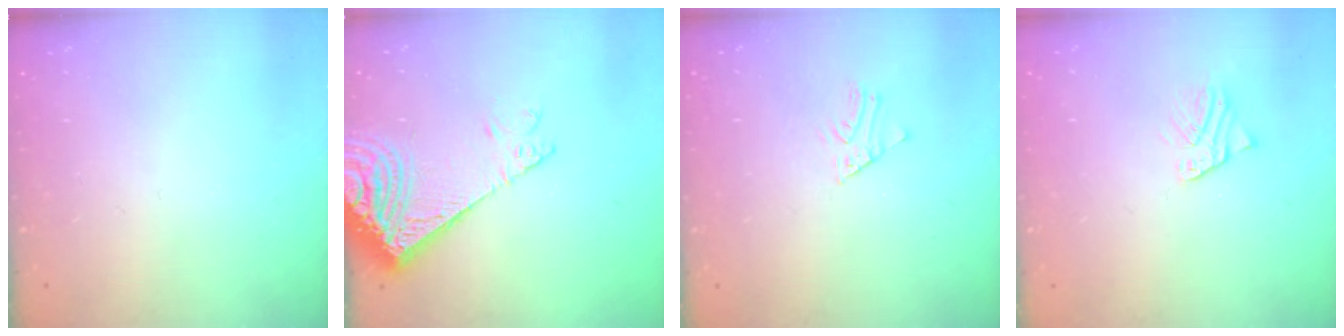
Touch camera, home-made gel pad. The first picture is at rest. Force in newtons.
{"total": 14.5, "press": 14.3, "slide": 2.6}
{"total": 1.7, "press": 1.7, "slide": 0.2}
{"total": 2.5, "press": 2.5, "slide": 0.2}